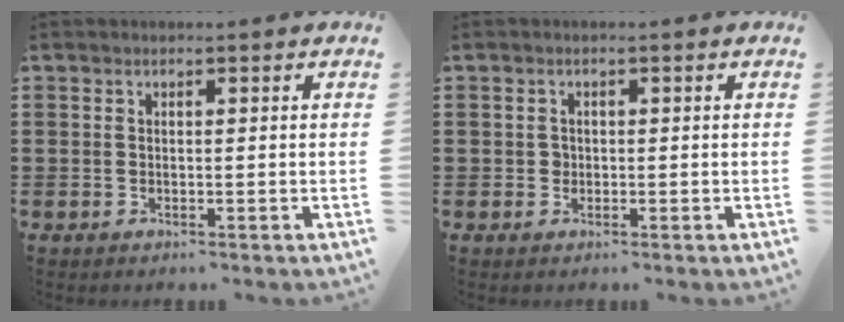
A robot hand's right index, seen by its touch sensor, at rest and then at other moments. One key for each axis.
{"total": 1.0, "fx": 0.1, "fy": 1.0, "fz": 0.3, "tx": -0.006, "ty": 0.006, "tz": 0.001}